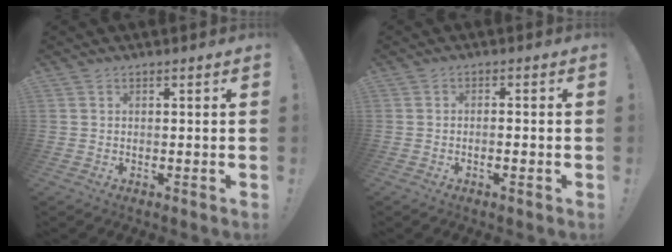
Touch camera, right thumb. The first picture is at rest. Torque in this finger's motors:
{"motor_torque": [-0.34, -0.30, 0.00, 0.05, -0.02]}